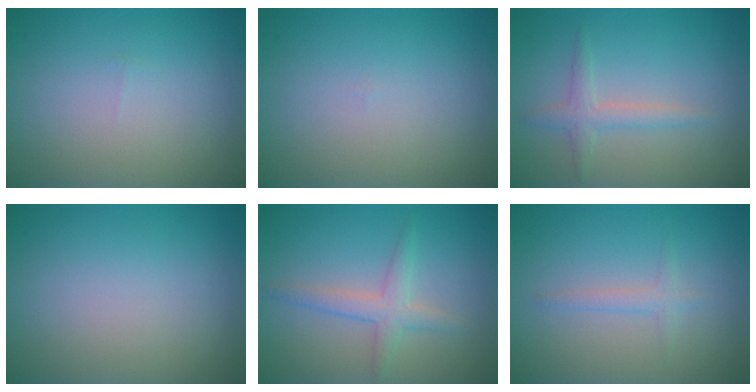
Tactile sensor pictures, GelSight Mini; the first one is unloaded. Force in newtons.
{"total": 0.0}
{"total": 2.0, "press": 2.0, "slide": 0.1}
{"total": 0.0}
{"total": 2.5, "press": 2.5, "slide": 0.0}
{"total": 1.2, "press": 1.2, "slide": 0.1}